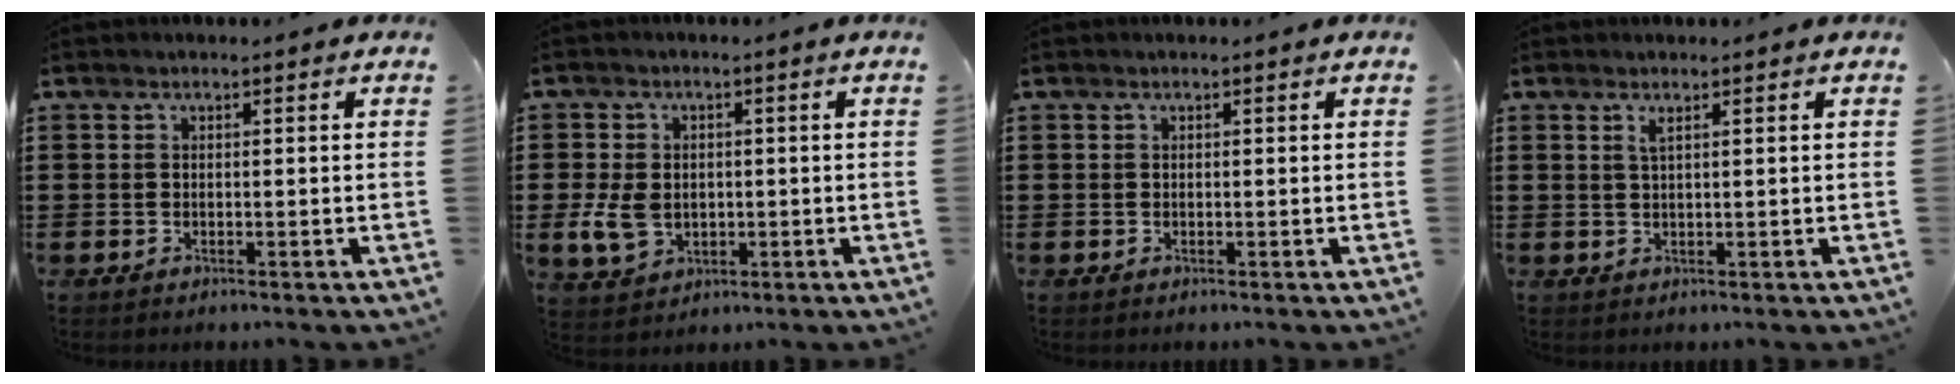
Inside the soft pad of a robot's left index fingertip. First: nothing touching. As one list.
[{"total": 5.9, "force": [-0.7, 4.6, 3.6], "torque": [-0.092, 0.003, -0.012]}, {"total": 0.0}, {"total": 1.4, "force": [0.8, 0.2, 1.2], "torque": [-0.026, 0.001, 0.013]}]